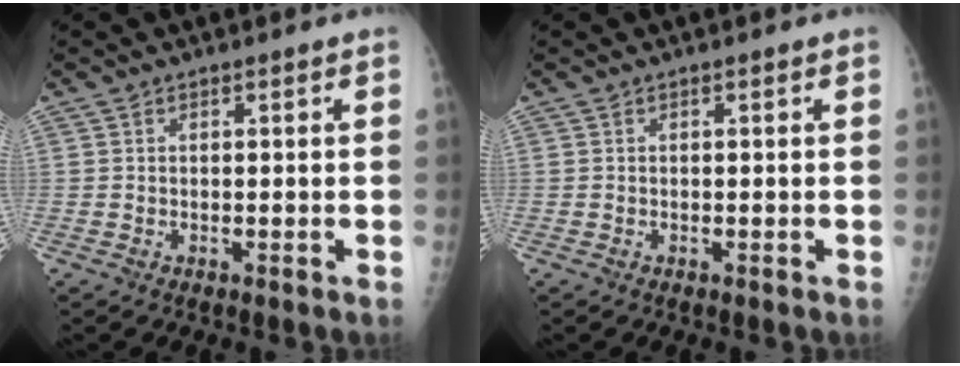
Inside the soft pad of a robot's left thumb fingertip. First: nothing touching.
{"total": 0.0}